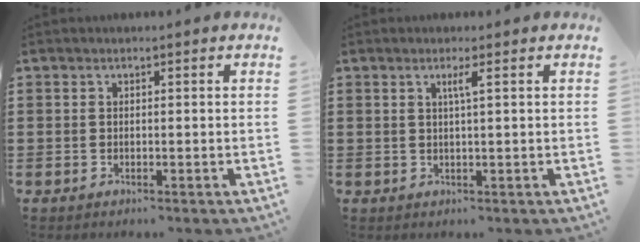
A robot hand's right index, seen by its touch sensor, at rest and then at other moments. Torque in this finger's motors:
{"motor_torque": [0.31, -0.20, 0.03, 0.03]}